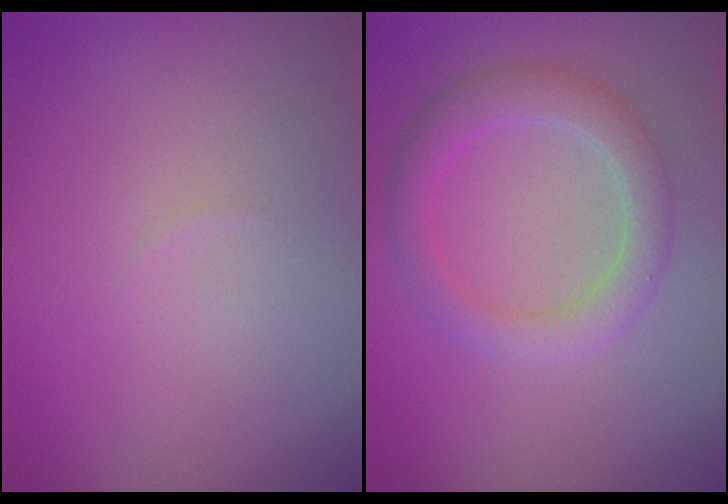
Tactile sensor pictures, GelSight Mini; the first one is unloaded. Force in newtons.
{"total": 3.4, "press": 3.4, "slide": 0.1}